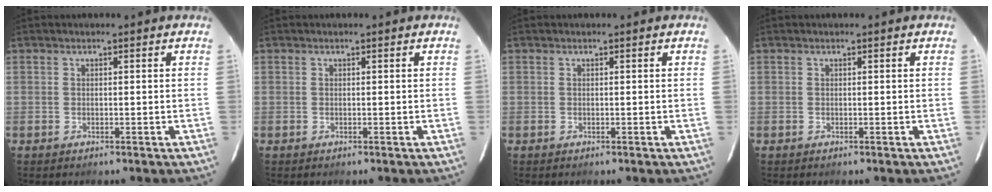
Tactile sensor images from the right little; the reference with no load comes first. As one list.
[{"total": 0.0}, {"total": 0.0}, {"total": 0.0}]